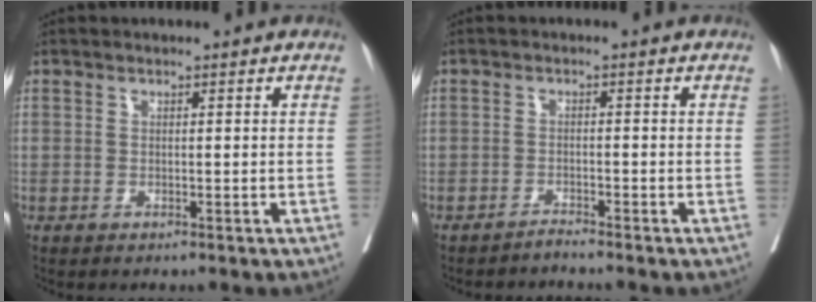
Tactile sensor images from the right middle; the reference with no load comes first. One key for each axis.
{"total": 2.0, "fx": 1.6, "fy": -1.1, "fz": -0.7, "tx": 0.021, "ty": -0.011, "tz": 0.027}